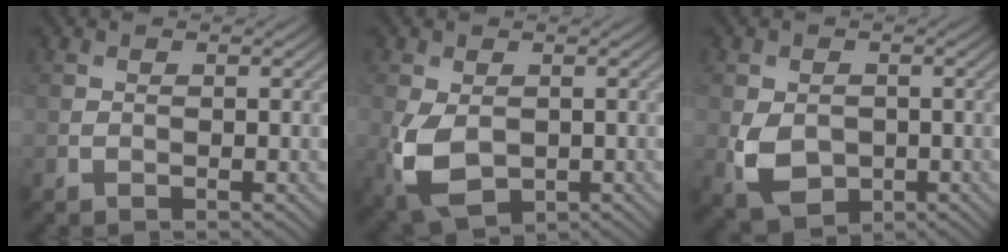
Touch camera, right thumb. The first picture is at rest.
{"total": 7.1, "force": [-1.3, 4.7, 5.1], "torque": [-0.145, -0.022, -0.019]}
{"total": 5.0, "force": [-1.1, 3.8, 3.1], "torque": [-0.075, -0.008, -0.020]}